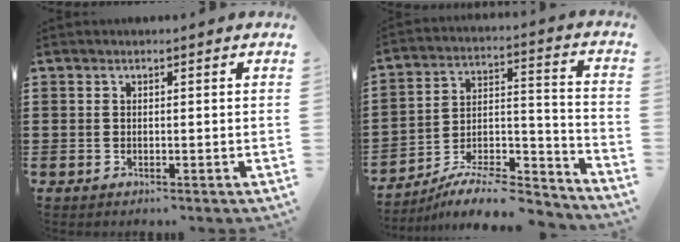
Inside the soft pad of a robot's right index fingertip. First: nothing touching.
{"total": 9.6, "force": [-8.4, 2.5, 3.8], "torque": [-0.048, 0.030, -0.158]}